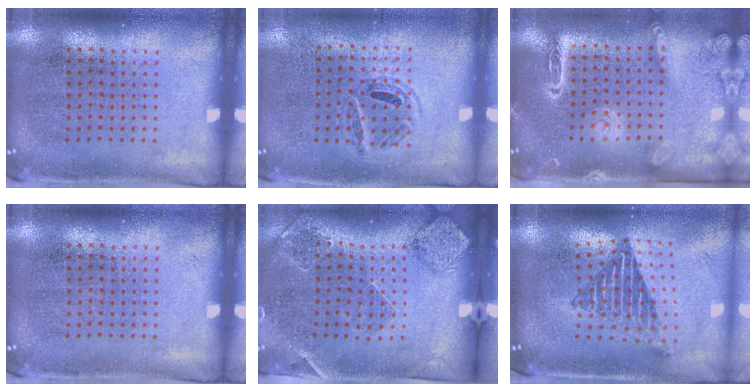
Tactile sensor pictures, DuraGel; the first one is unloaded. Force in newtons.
{"total": 0.9, "press": 0.8, "slide": 0.4}
{"total": 2.1, "press": 1.9, "slide": 0.9}
{"total": 0.0}
{"total": 1.6, "press": 1.5, "slide": 0.5}
{"total": 2.2, "press": 1.6, "slide": 1.4}